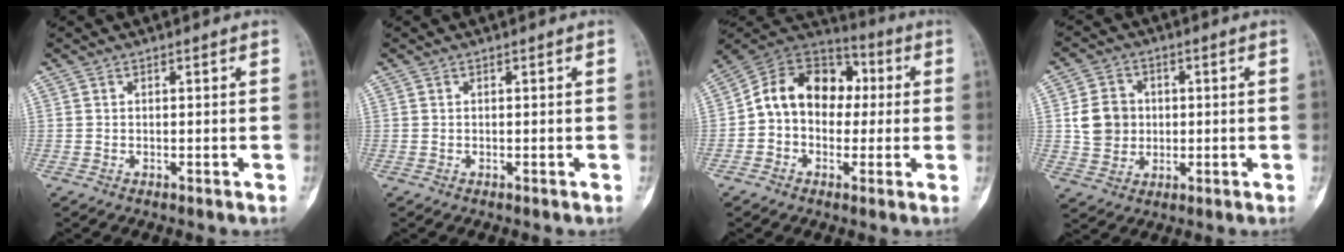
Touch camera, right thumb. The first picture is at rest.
{"total": 0.0}
{"total": 15.0, "force": [0.5, 11.5, 9.6], "torque": [-0.119, 0.045, -0.006]}
{"total": 8.1, "force": [0.5, 7.2, 3.7], "torque": [-0.041, 0.002, 0.010]}